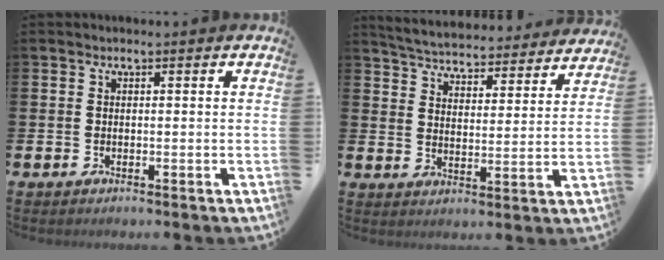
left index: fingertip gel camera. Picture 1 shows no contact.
{"total": 5.1, "force": [5.1, 0.7, 0.5], "torque": [-0.038, -0.041, 0.085]}